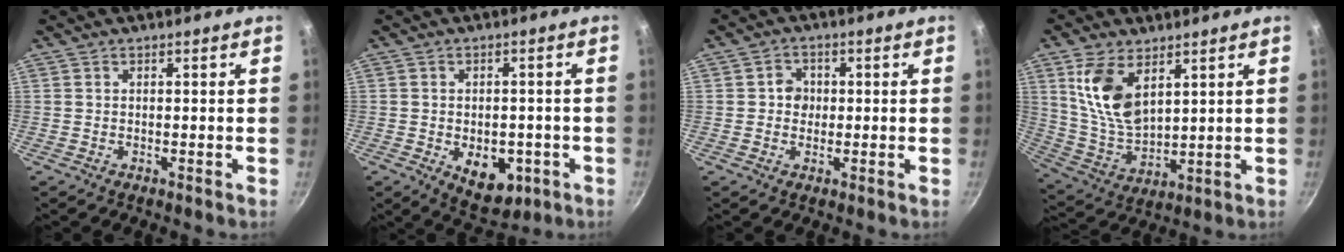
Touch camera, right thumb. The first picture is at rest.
{"total": 9.3, "force": [-2.9, 5.9, 6.6], "torque": [-0.058, 0.002, -0.026]}
{"total": 3.3, "force": [0.1, 3.0, 1.3], "torque": [0.002, 0.005, -0.003]}
{"total": 12.4, "force": [5.3, 6.6, 9.0], "torque": [-0.163, -0.038, 0.115]}